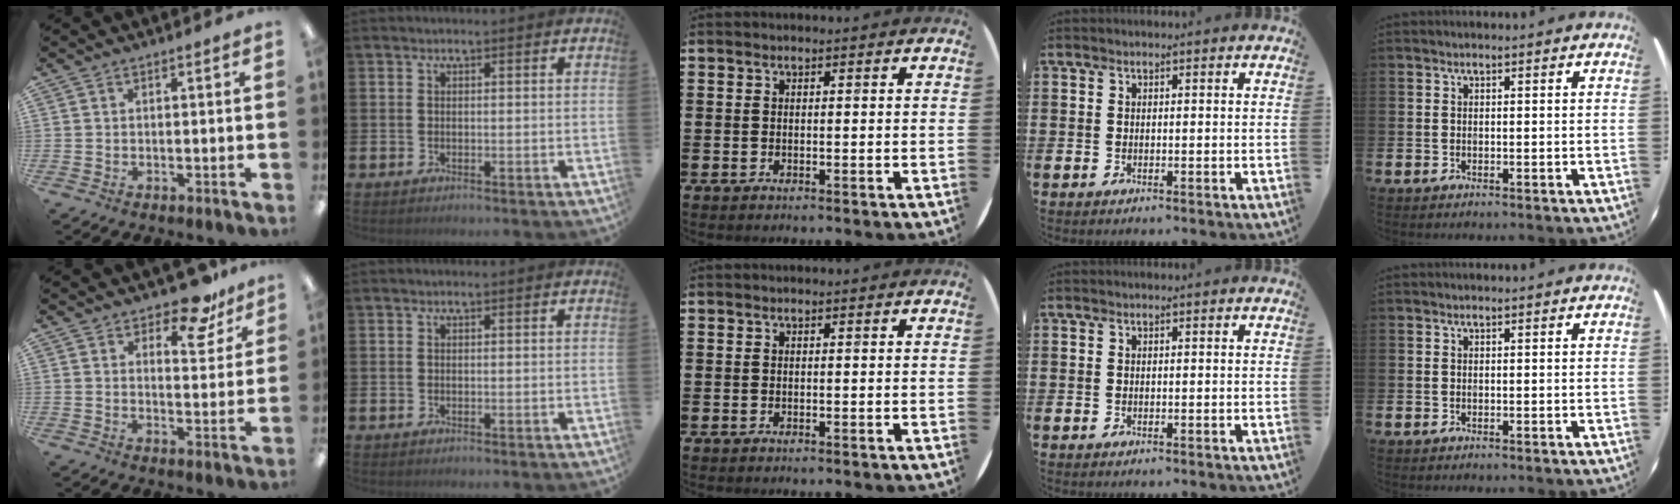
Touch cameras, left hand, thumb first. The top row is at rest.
{"thumb": {"total": 10.0, "force": [7.7, 4.0, 4.8], "torque": [-0.054, -0.048, 0.133]}}